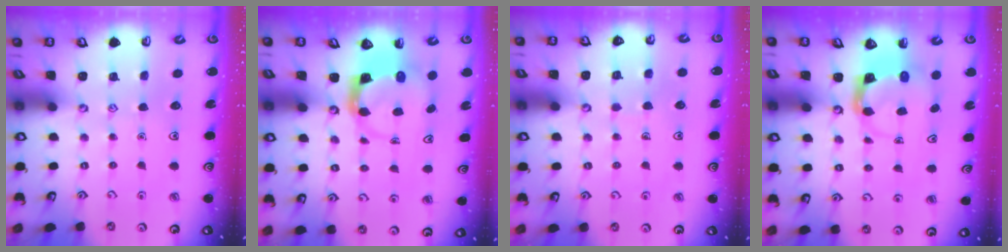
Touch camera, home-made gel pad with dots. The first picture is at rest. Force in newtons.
{"total": 3.7, "press": 3.6, "slide": 0.5}
{"total": 4.5, "press": 4.5, "slide": 0.4}
{"total": 3.8, "press": 3.8, "slide": 0.3}